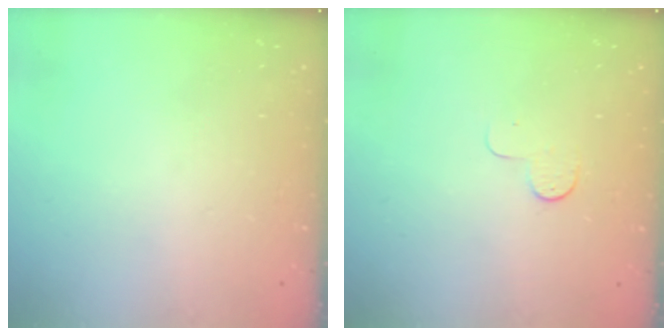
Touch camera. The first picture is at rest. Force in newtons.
{"total": 3.3, "press": 3.3, "slide": 0.4}